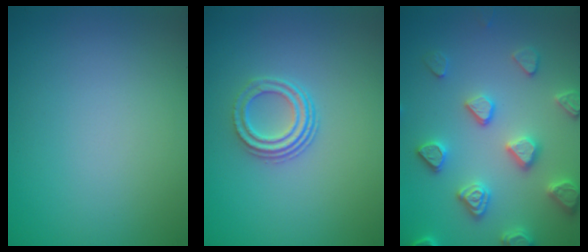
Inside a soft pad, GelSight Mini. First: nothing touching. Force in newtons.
{"total": 2.9, "press": 2.1, "slide": 2.0}
{"total": 4.4, "press": 4.4, "slide": 0.4}